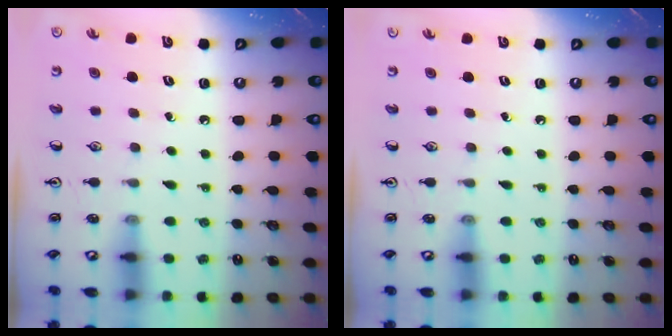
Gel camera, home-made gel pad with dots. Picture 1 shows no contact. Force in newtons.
{"total": 0.0}